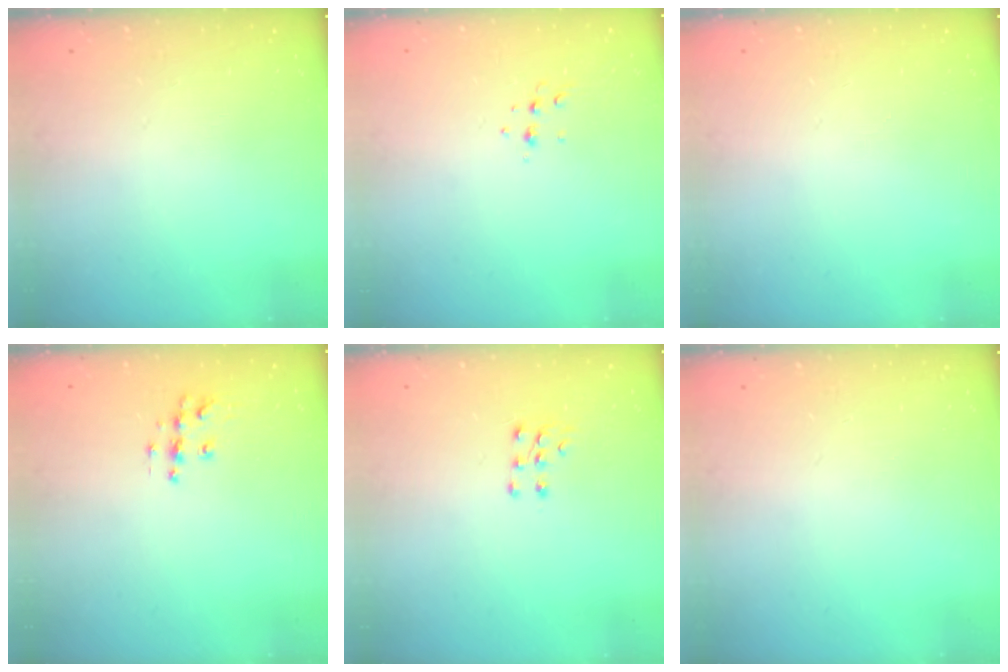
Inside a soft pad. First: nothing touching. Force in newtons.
{"total": 4.3, "press": 4.2, "slide": 0.9}
{"total": 0.0}
{"total": 6.1, "press": 6.1, "slide": 0.3}
{"total": 6.6, "press": 6.6, "slide": 0.8}
{"total": 0.0}